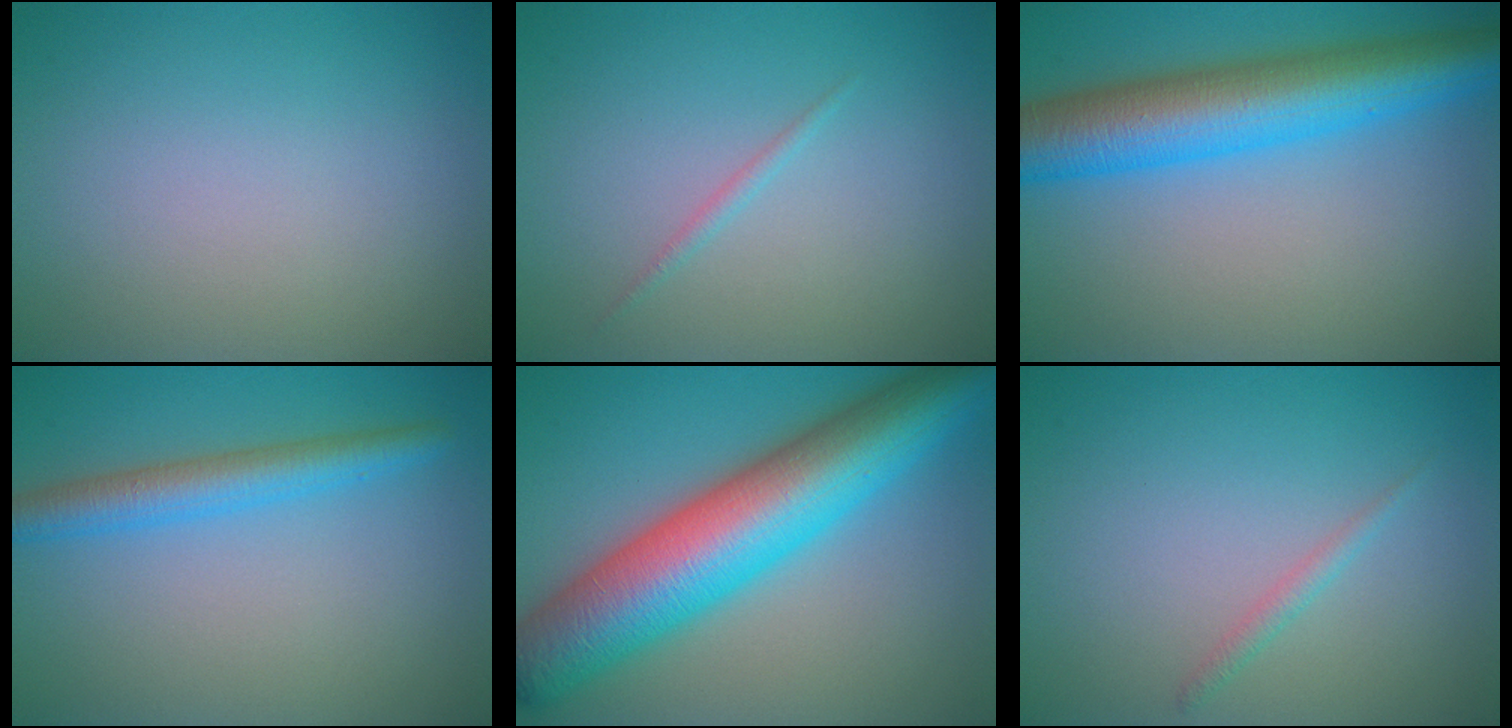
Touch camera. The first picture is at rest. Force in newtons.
{"total": 0.7, "press": 0.7, "slide": 0.1}
{"total": 9.5, "press": 9.5, "slide": 0.2}
{"total": 3.6, "press": 3.6, "slide": 0.3}
{"total": 13.4, "press": 13.4, "slide": 0.2}
{"total": 1.0, "press": 1.0, "slide": 0.1}